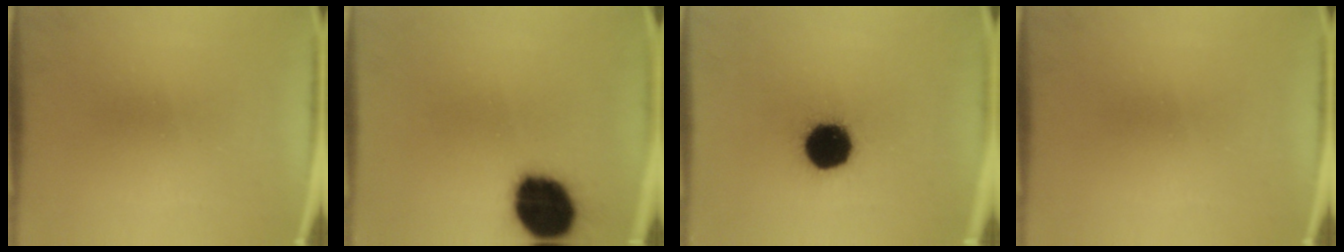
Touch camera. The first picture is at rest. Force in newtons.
{"total": 17.7}
{"total": 17.2}
{"total": 0.0}